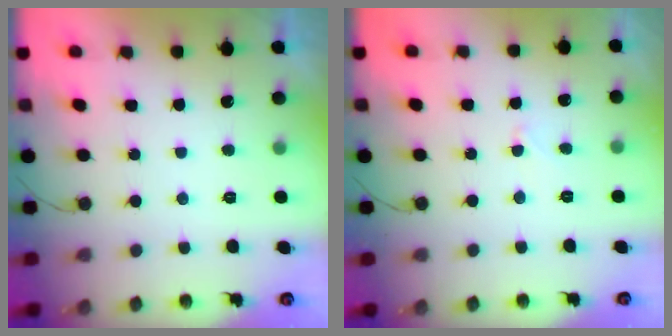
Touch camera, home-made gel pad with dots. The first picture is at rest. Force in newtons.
{"total": 2.0, "press": 2.0, "slide": 0.2}